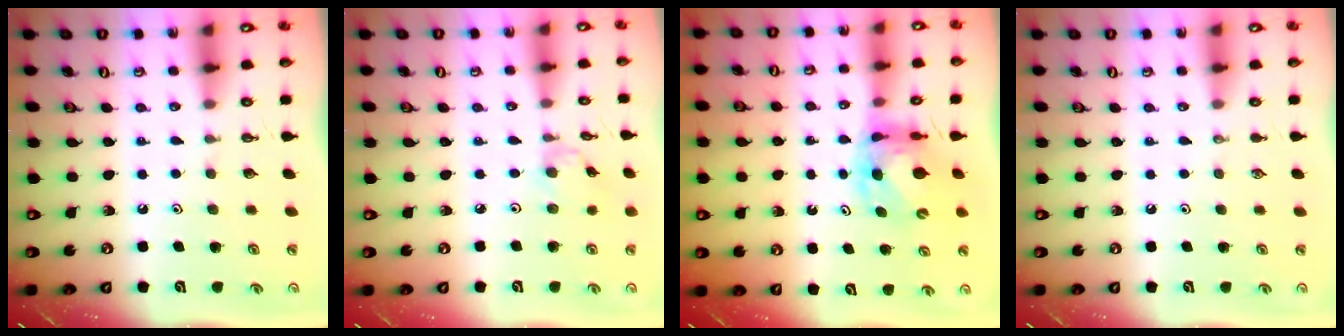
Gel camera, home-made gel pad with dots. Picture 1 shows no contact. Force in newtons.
{"total": 0.9, "press": 0.9, "slide": 0.3}
{"total": 7.1, "press": 7.1, "slide": 0.9}
{"total": 0.0}